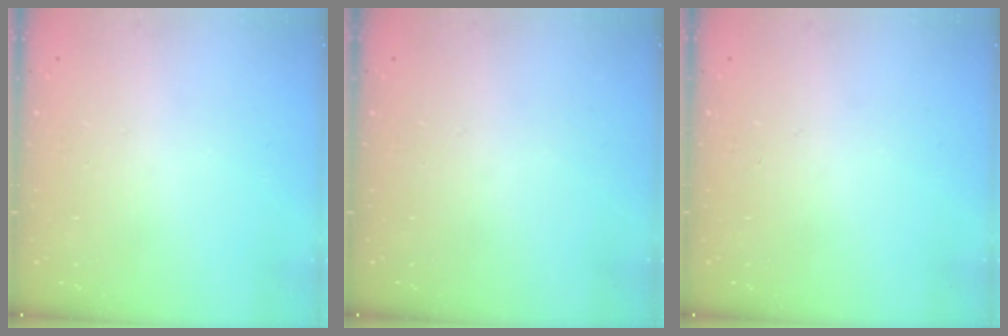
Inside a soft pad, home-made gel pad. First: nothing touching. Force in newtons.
{"total": 0.0}
{"total": 0.0}